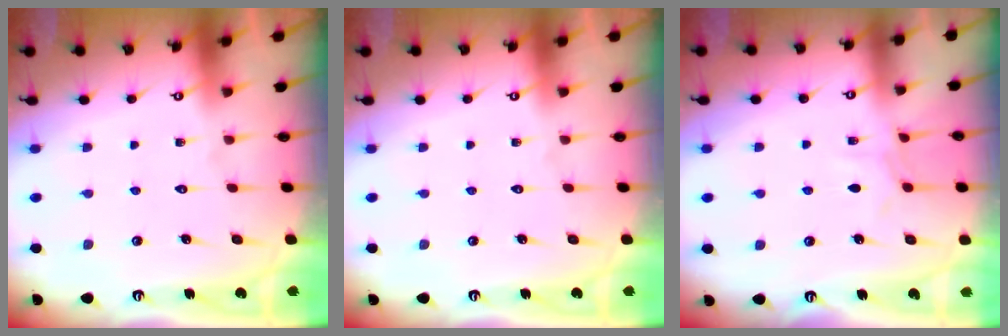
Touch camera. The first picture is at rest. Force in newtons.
{"total": 0.0}
{"total": 5.6, "press": 5.5, "slide": 0.6}